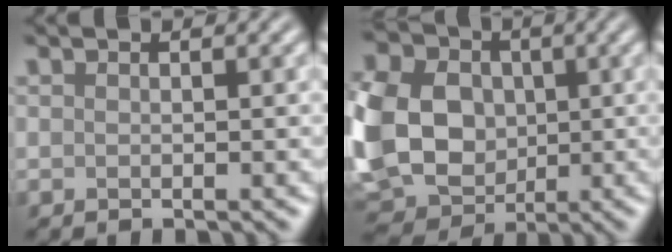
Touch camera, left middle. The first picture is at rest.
{"total": 16.3, "force": [0.5, 13.3, 9.5], "torque": [-0.220, 0.014, -0.021]}